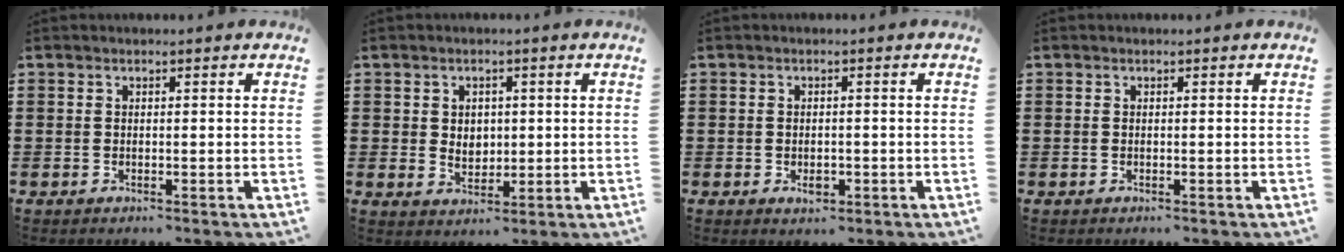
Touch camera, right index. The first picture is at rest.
{"total": 2.9, "force": [0.6, 2.6, 1.1], "torque": [-0.022, 0.007, 0.007]}
{"total": 1.9, "force": [-0.6, 1.2, 1.3], "torque": [-0.025, 0.002, -0.011]}
{"total": 0.0}